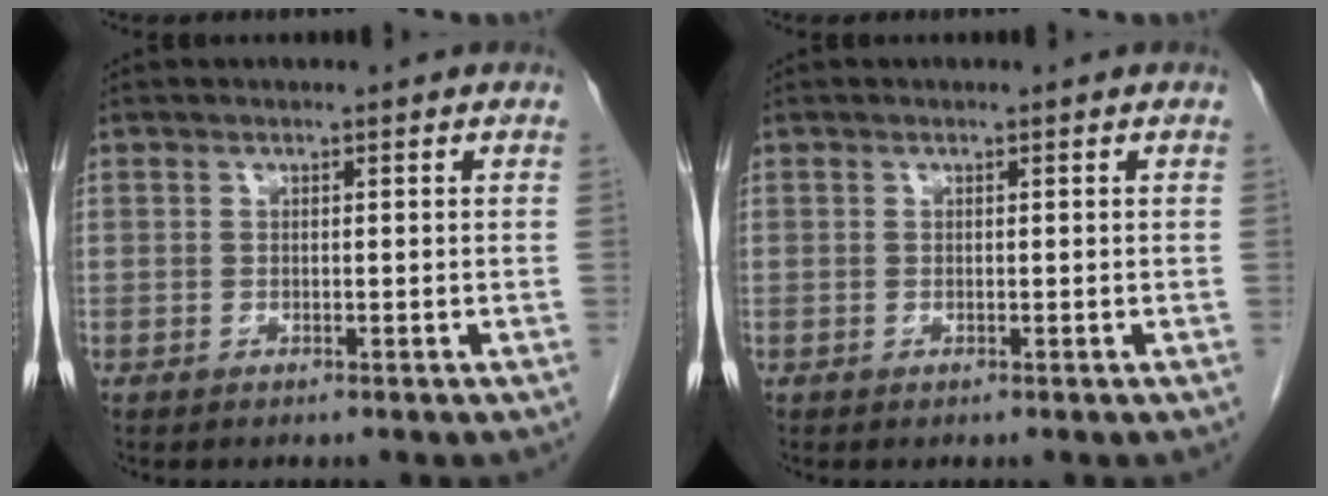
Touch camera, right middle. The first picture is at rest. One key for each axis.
{"total": 0.0}